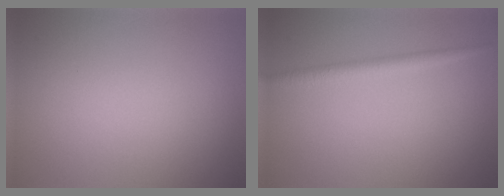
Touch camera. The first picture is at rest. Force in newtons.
{"total": 1.9, "press": 1.9, "slide": 0.1}